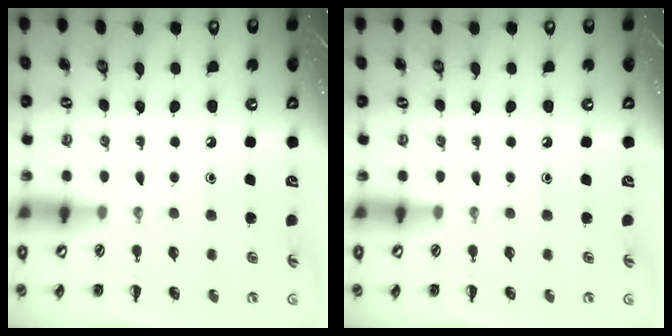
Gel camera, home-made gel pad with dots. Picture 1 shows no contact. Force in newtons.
{"total": 0.0}